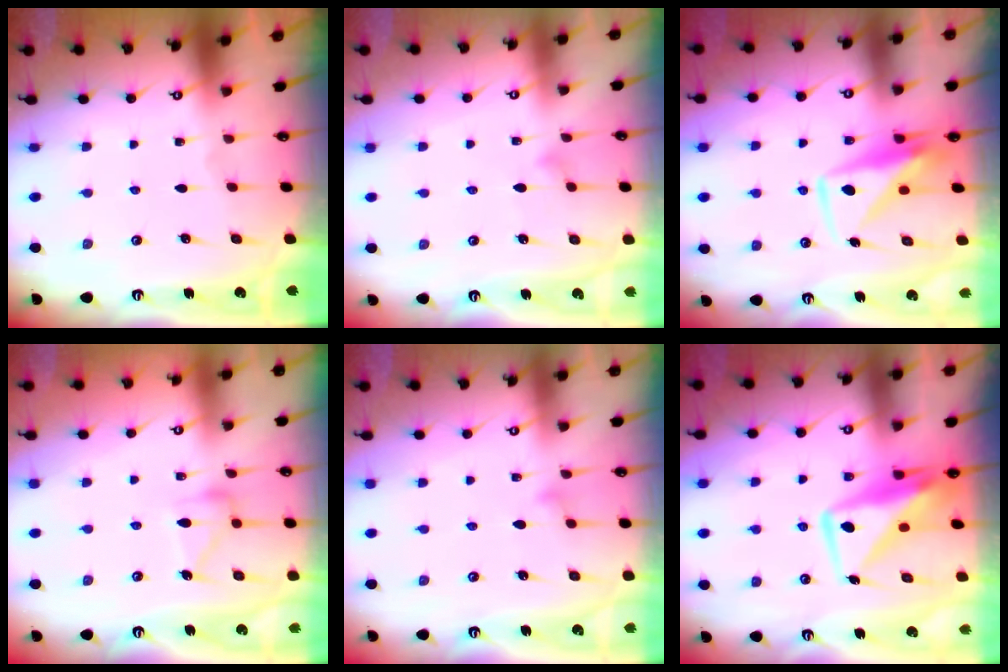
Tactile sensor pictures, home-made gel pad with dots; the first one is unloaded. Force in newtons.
{"total": 6.5, "press": 6.5, "slide": 0.4}
{"total": 9.2, "press": 9.2, "slide": 0.9}
{"total": 12.4, "press": 12.4, "slide": 0.6}
{"total": 7.1, "press": 7.1, "slide": 0.3}
{"total": 11.7, "press": 11.7, "slide": 0.8}